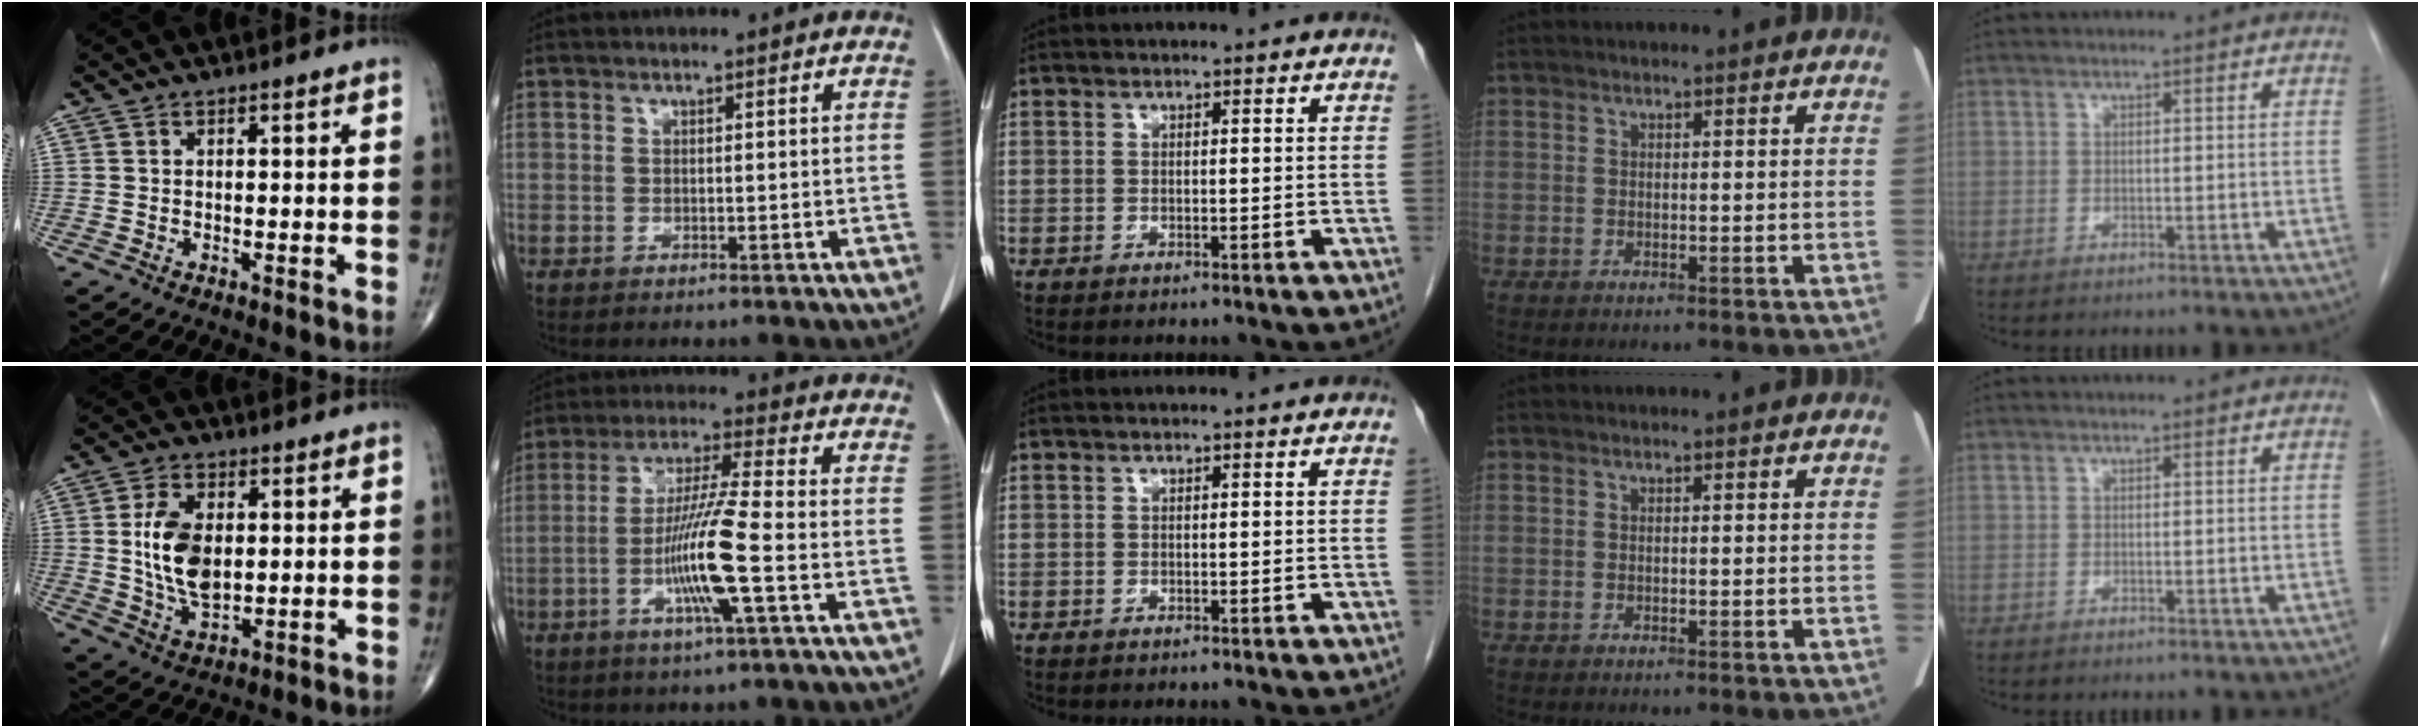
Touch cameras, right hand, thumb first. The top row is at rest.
{"thumb": {"total": 11.2, "force": [1.1, 6.5, 9.1], "torque": [-0.161, -0.010, 0.028]}, "index": {"total": 10.9, "force": [-3.1, -0.6, 10.4], "torque": [-0.205, -0.012, -0.063]}}